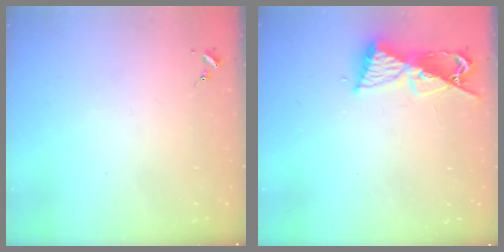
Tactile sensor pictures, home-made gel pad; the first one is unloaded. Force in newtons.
{"total": 10.8, "press": 10.7, "slide": 1.1}